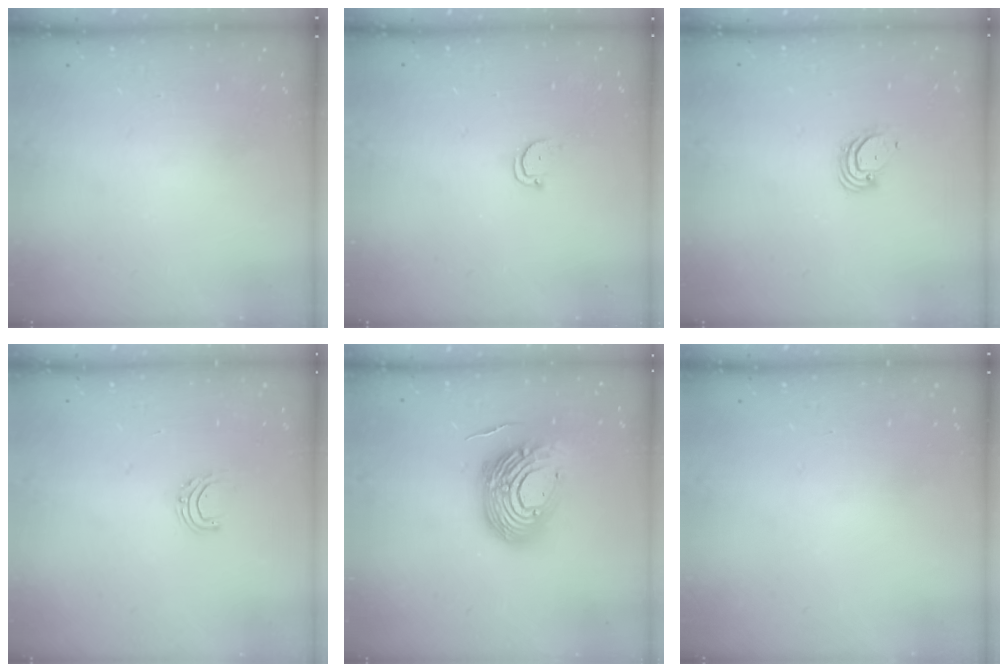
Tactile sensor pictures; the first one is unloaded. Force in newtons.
{"total": 2.0, "press": 2.0, "slide": 0.2}
{"total": 3.7, "press": 3.7, "slide": 0.2}
{"total": 5.4, "press": 5.4, "slide": 0.5}
{"total": 17.4, "press": 17.3, "slide": 2.1}
{"total": 0.0}